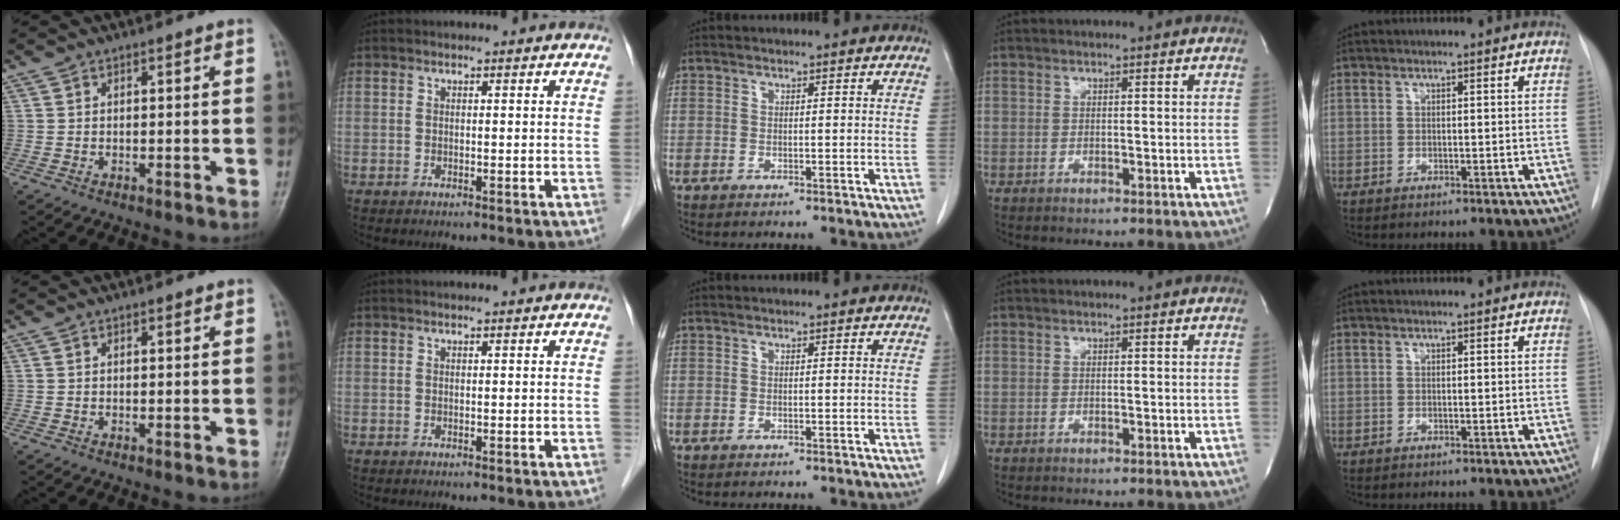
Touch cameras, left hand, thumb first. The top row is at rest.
{"thumb": {"total": 0.8, "force": [0.5, 0.3, 0.5], "torque": [-0.006, -0.001, 0.007]}, "index": {"total": 1.1, "force": [1.0, -0.1, 0.5], "torque": [-0.004, 0.014, 0.020]}}